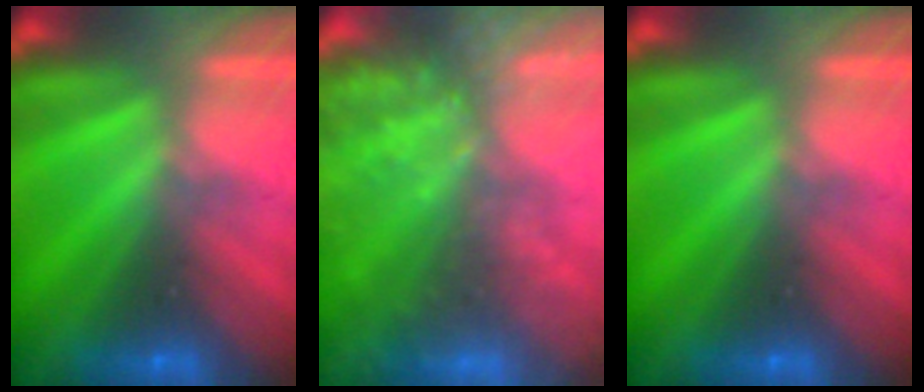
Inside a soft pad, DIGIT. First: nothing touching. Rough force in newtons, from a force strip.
{"total": 8.3}
{"total": 0.0}